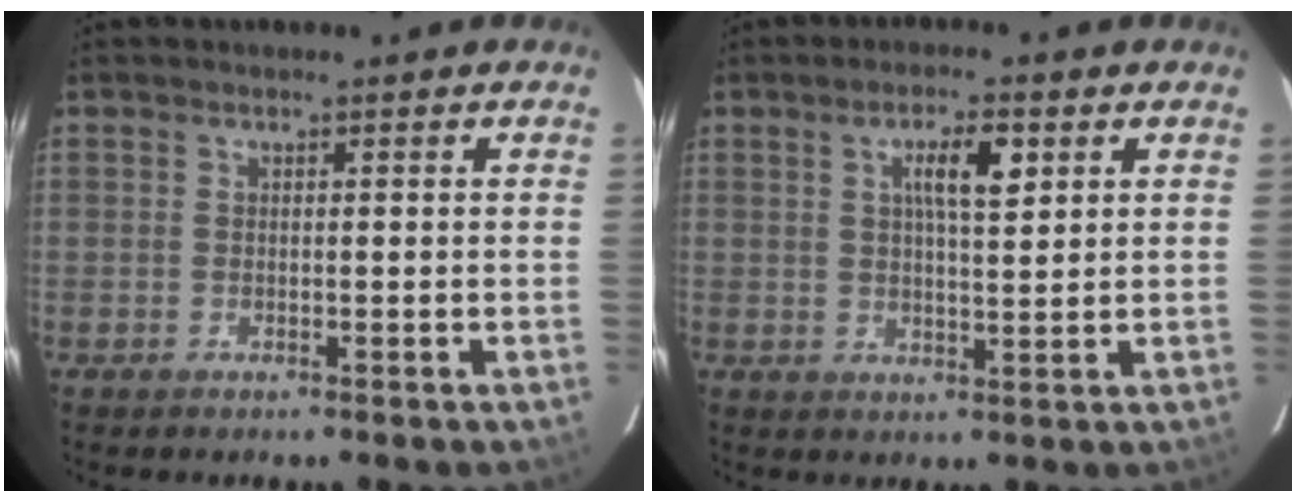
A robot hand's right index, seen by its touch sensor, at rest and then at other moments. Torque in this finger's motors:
{"motor_torque": [0.31, 0.06, 0.34, 0.08]}